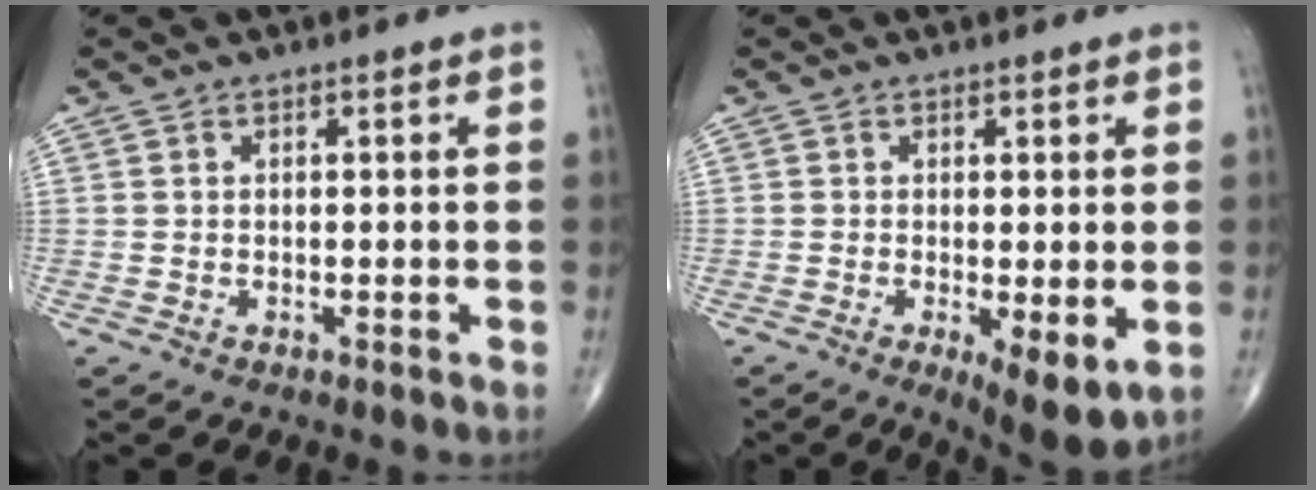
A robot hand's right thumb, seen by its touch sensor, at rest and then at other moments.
{"total": 7.4, "force": [-1.6, 2.3, 6.8], "torque": [-0.101, -0.023, -0.021]}